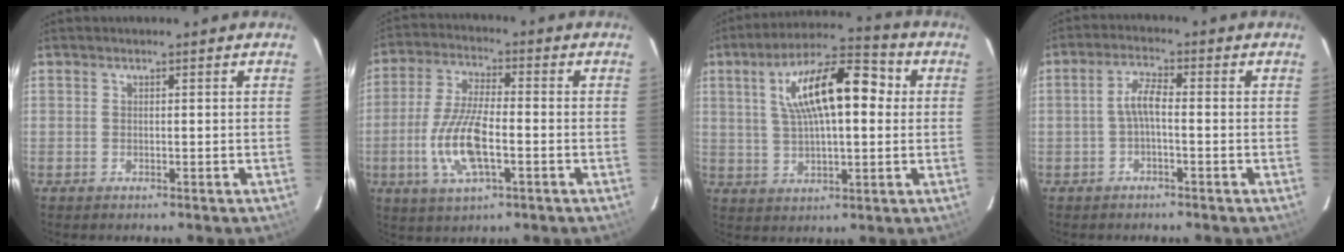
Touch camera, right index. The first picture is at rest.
{"total": 11.9, "force": [-3.2, 4.0, 10.7], "torque": [-0.225, -0.005, -0.063]}
{"total": 15.5, "force": [3.6, 5.8, 14.0], "torque": [-0.243, 0.030, 0.056]}
{"total": 3.7, "force": [-0.9, 0.9, 3.5], "torque": [-0.071, 0.011, -0.018]}